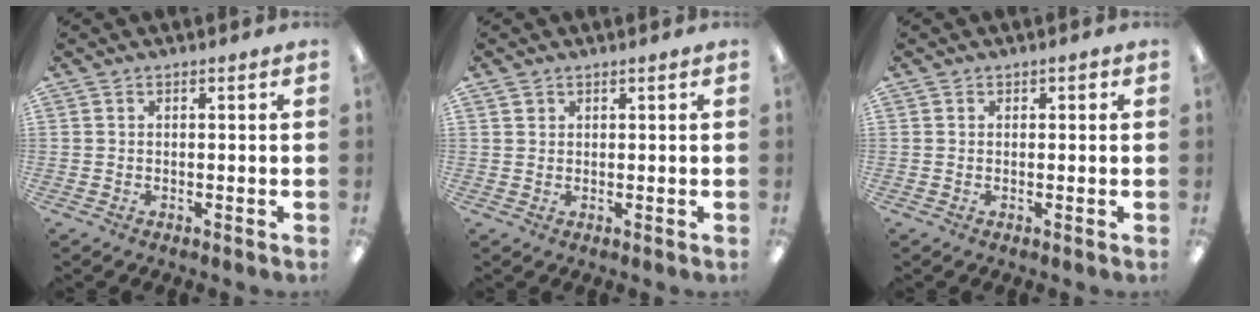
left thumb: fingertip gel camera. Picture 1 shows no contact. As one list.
[{"total": 1.7, "force": [1.1, 1.2, 0.4], "torque": [-0.011, 0.000, 0.022]}, {"total": 1.0, "force": [0.3, 0.9, 0.3], "torque": [-0.006, 0.004, 0.004]}]